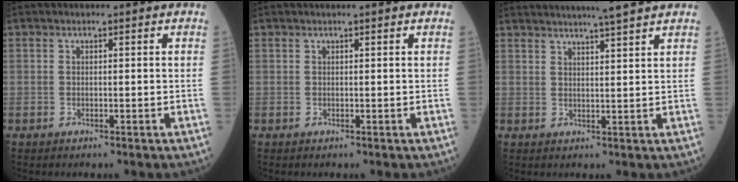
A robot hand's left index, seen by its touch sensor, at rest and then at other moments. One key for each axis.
{"total": 1.0, "fx": 0.8, "fy": 0.0, "fz": 0.6, "tx": -0.008, "ty": 0.010, "tz": 0.014}
{"total": 8.3, "fx": 7.4, "fy": -0.8, "fz": 3.8, "tx": -0.060, "ty": 0.008, "tz": 0.097}